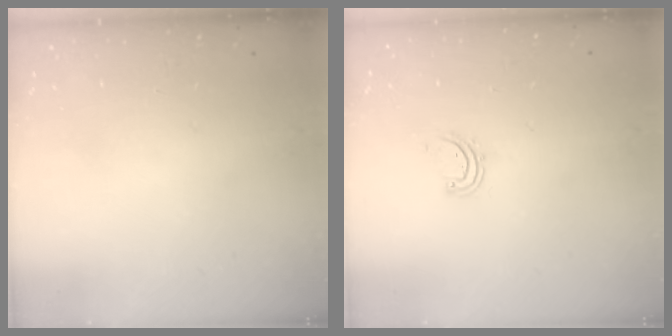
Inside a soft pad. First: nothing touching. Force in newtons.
{"total": 2.9, "press": 2.9, "slide": 0.3}